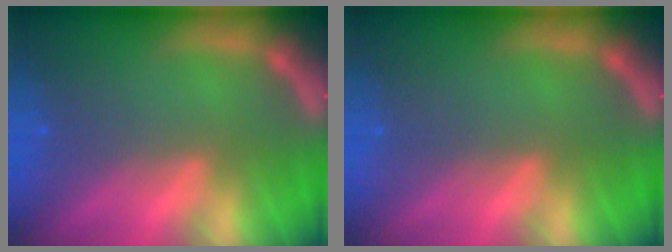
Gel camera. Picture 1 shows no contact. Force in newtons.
{"total": 0.0}